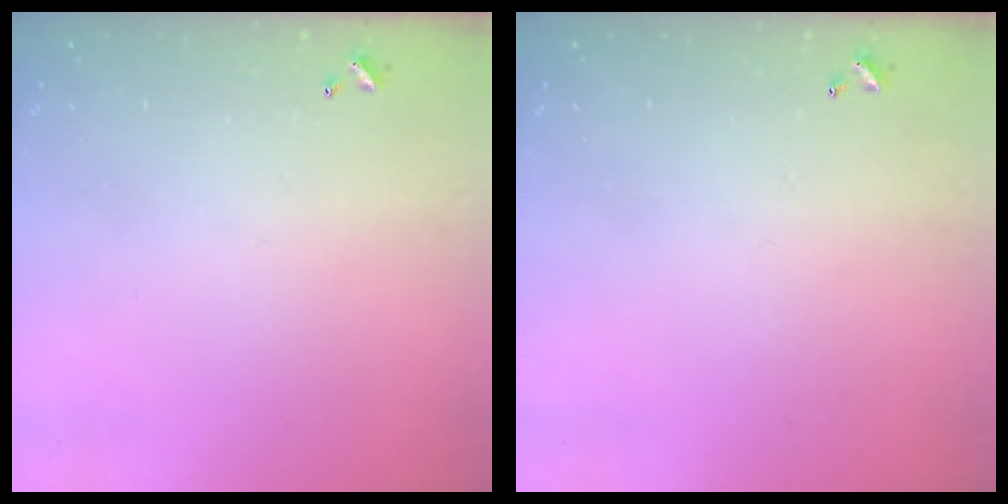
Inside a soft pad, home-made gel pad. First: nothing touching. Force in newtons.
{"total": 0.0}